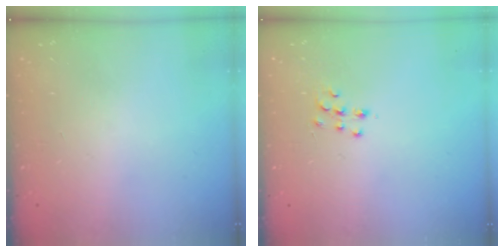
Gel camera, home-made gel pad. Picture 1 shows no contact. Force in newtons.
{"total": 7.2, "press": 7.2, "slide": 0.5}